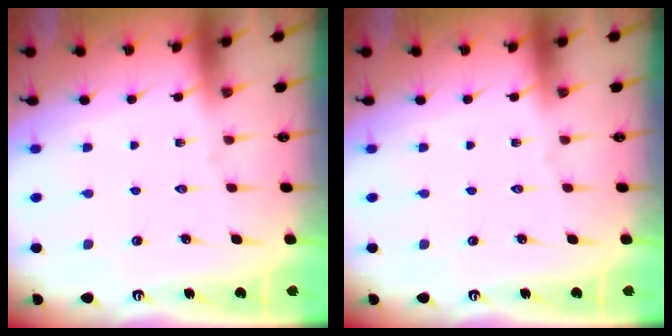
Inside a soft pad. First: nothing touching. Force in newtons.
{"total": 0.0}